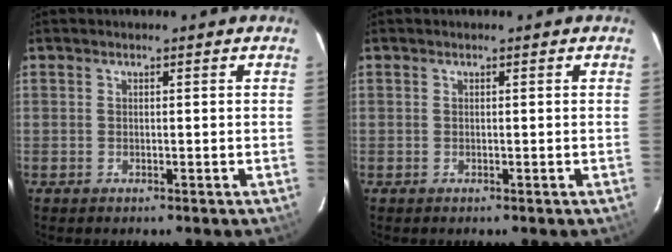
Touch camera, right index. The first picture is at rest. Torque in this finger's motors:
{"motor_torque": [0.12, -0.13, 0.11, 0.02]}